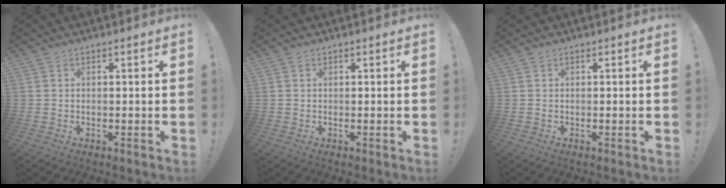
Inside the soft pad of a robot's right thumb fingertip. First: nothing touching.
{"total": 0.0}
{"total": 0.0}